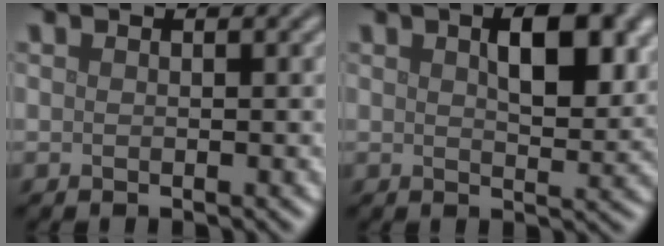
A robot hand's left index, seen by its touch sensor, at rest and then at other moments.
{"total": 5.6, "force": [2.0, 2.3, 4.7], "torque": [-0.066, 0.004, 0.031]}